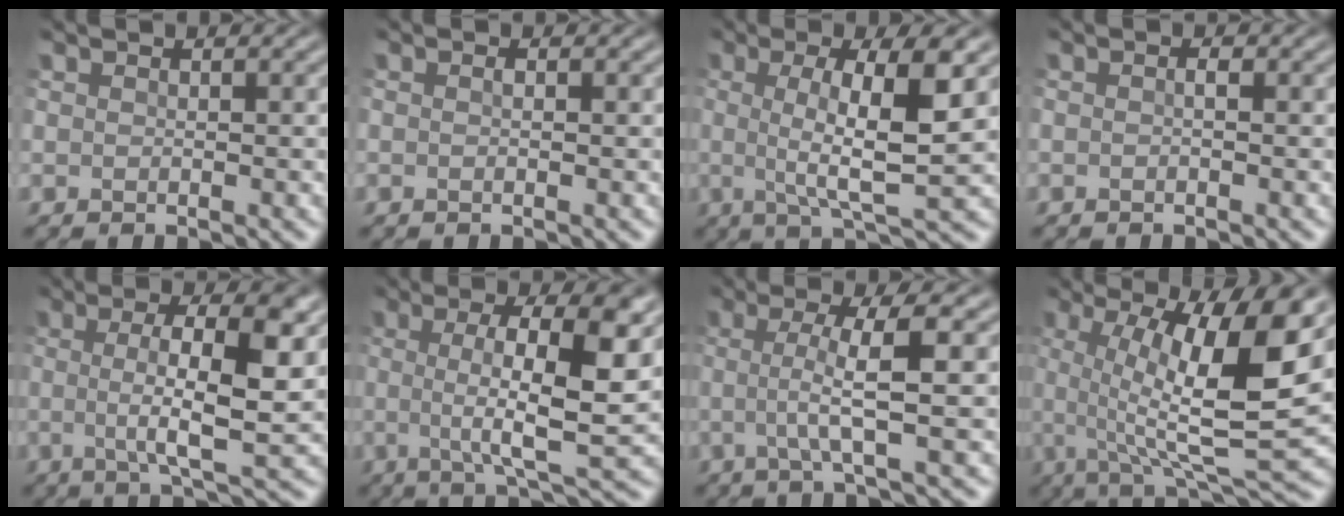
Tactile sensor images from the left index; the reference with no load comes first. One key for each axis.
{"total": 0.5, "fx": -0.2, "fy": 0.1, "fz": 0.5, "tx": -0.012, "ty": 0.001, "tz": -0.006}
{"total": 7.7, "fx": 0.9, "fy": 1.6, "fz": 7.5, "tx": -0.116, "ty": -0.001, "tz": 0.009}
{"total": 0.6, "fx": -0.4, "fy": 0.1, "fz": 0.5, "tx": -0.013, "ty": 0.001, "tz": -0.009}
{"total": 8.6, "fx": 0.3, "fy": 2.3, "fz": 8.3, "tx": -0.118, "ty": 0.002, "tz": -0.003}
{"total": 9.9, "fx": 0.7, "fy": 2.6, "fz": 9.5, "tx": -0.133, "ty": -0.002, "tz": 0.007}
{"total": 4.8, "fx": -0.3, "fy": 0.8, "fz": 4.7, "tx": -0.081, "ty": 0.002, "tz": -0.011}
{"total": 12.3, "fx": 1.6, "fy": 3.0, "fz": 11.8, "tx": -0.186, "ty": -0.003, "tz": 0.025}